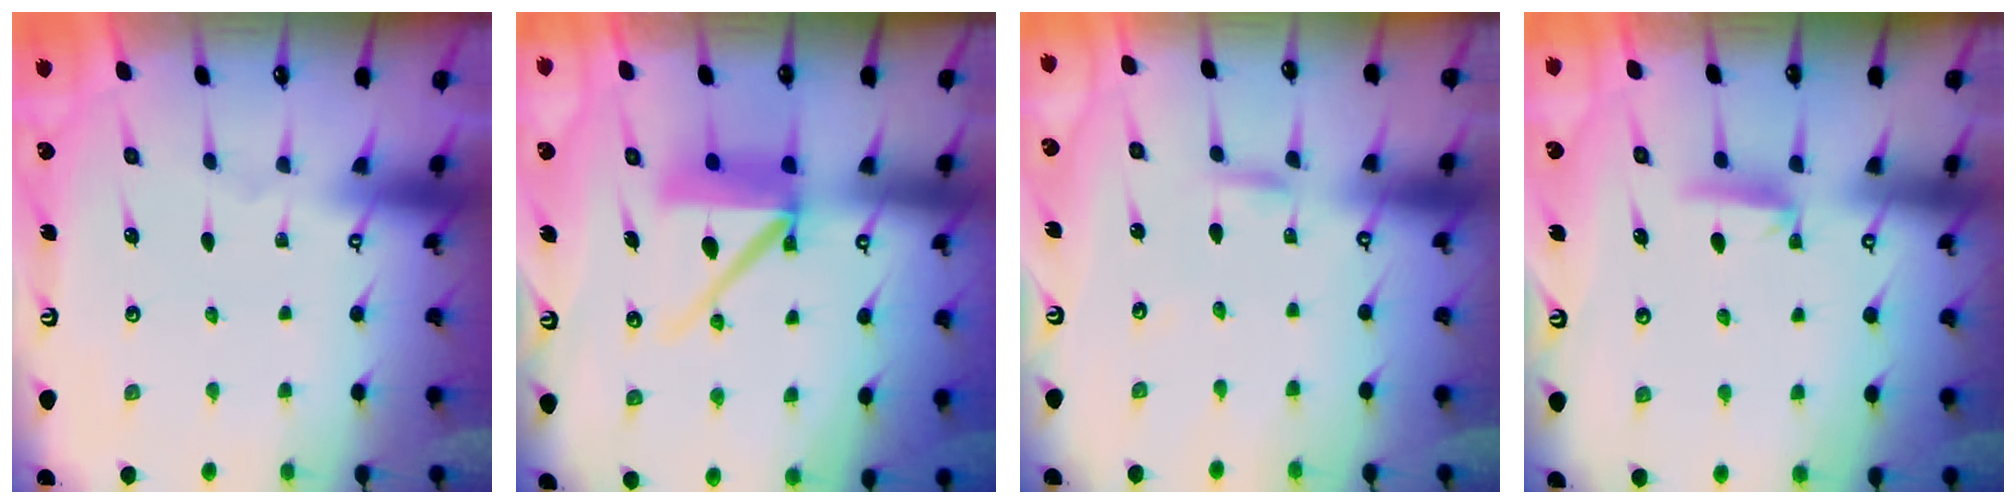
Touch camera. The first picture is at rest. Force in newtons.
{"total": 11.8, "press": 11.7, "slide": 1.4}
{"total": 2.0, "press": 2.0, "slide": 0.1}
{"total": 4.9, "press": 4.9, "slide": 0.7}